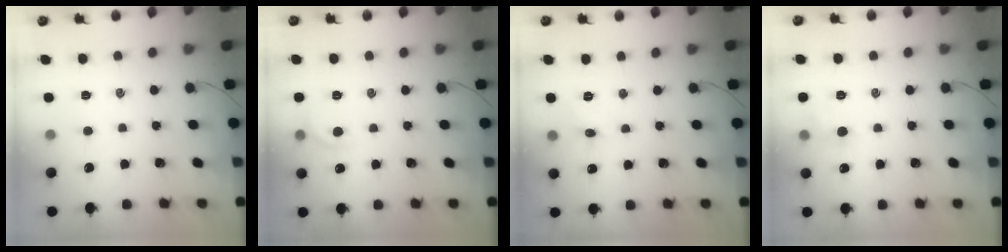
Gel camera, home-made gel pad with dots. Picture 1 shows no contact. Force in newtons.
{"total": 5.8, "press": 5.6, "slide": 1.5}
{"total": 4.7, "press": 4.4, "slide": 1.6}
{"total": 6.0, "press": 5.7, "slide": 1.8}